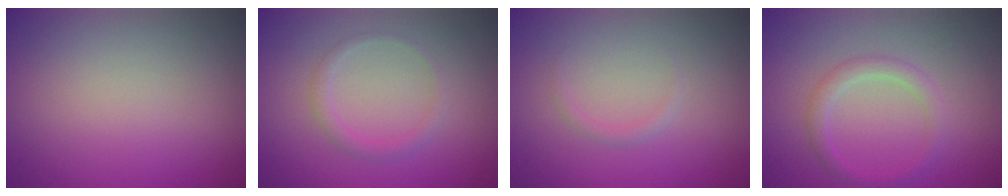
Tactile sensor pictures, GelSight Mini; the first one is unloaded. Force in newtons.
{"total": 1.3, "press": 1.3, "slide": 0.1}
{"total": 0.7, "press": 0.7, "slide": 0.1}
{"total": 2.0, "press": 2.0, "slide": 0.1}